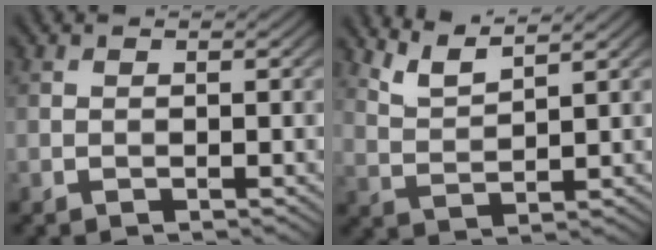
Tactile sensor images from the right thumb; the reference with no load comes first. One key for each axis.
{"total": 4.5, "fx": 3.7, "fy": 0.8, "fz": 2.5, "tx": -0.056, "ty": -0.002, "tz": 0.083}